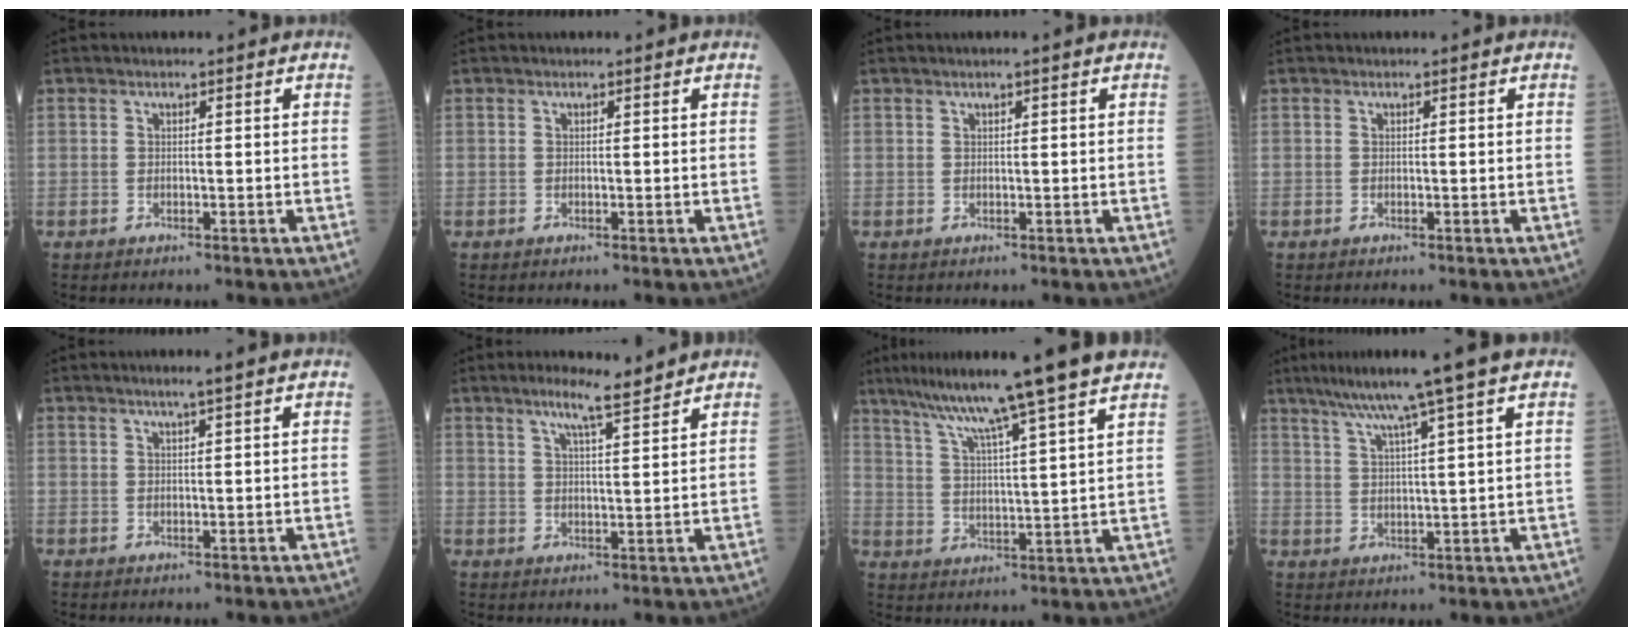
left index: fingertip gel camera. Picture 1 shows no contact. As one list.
[{"total": 0.0}, {"total": 0.7, "force": [0.3, -0.2, 0.6], "torque": [-0.016, 0.000, 0.010]}, {"total": 0.0}, {"total": 1.9, "force": [1.2, -0.6, 1.3], "torque": [-0.023, -0.003, 0.024]}, {"total": 5.6, "force": [4.5, -0.3, 3.2], "torque": [-0.056, 0.002, 0.076]}, {"total": 15.6, "force": [12.1, -1.7, 9.7], "torque": [-0.158, 0.012, 0.176]}, {"total": 9.8, "force": [7.0, -1.9, 6.6], "torque": [-0.109, 0.014, 0.109]}]